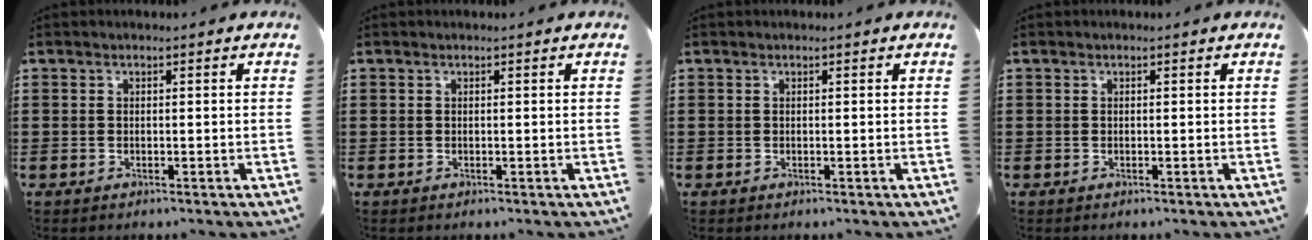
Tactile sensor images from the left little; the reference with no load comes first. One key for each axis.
{"total": 0.0}
{"total": 0.0}
{"total": 0.0}